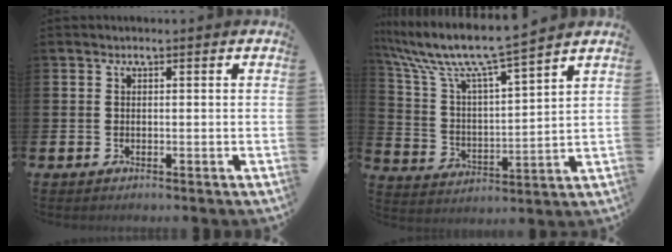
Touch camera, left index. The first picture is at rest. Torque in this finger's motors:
{"motor_torque": [0.93, -0.84, 0.85, 0.21]}